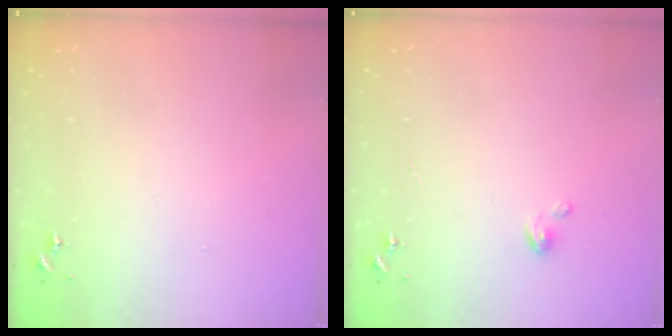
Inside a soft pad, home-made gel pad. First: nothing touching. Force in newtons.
{"total": 2.7, "press": 2.7, "slide": 0.2}